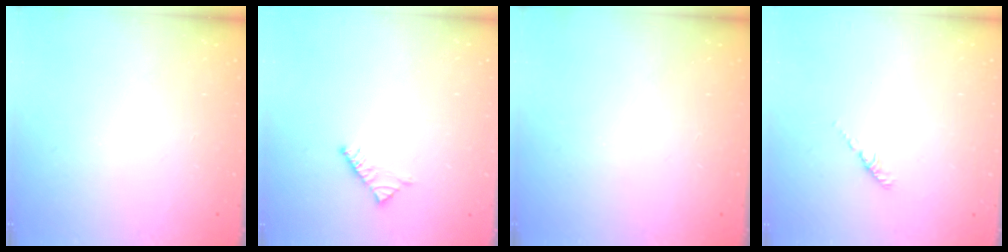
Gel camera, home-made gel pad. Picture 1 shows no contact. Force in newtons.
{"total": 3.6, "press": 3.5, "slide": 0.6}
{"total": 0.0}
{"total": 2.2, "press": 2.1, "slide": 0.6}